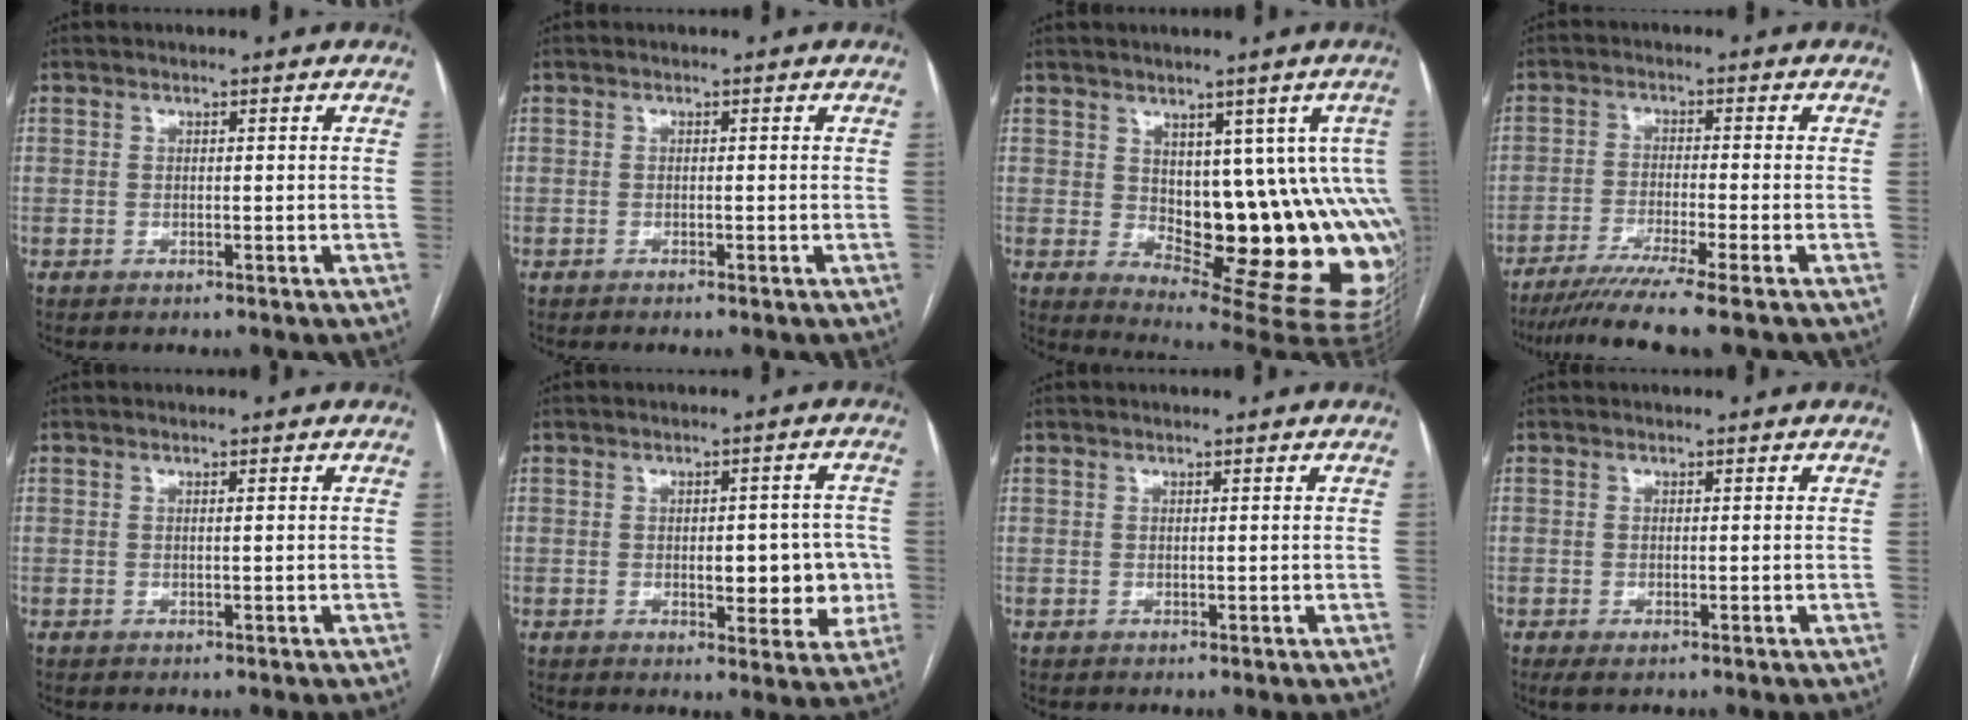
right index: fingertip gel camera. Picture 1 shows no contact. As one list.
[{"total": 0.7, "force": [-0.6, 0.0, 0.4], "torque": [-0.009, -0.002, -0.009]}, {"total": 15.4, "force": [1.1, 6.8, 13.8], "torque": [-0.125, 0.005, 0.032]}, {"total": 9.5, "force": [-7.6, -1.6, 5.5], "torque": [-0.074, -0.032, -0.123]}, {"total": 0.0}, {"total": 8.2, "force": [-0.9, 3.8, 7.2], "torque": [-0.075, 0.013, -0.004]}, {"total": 0.0}, {"total": 1.7, "force": [-0.9, 0.7, 1.2], "torque": [-0.019, -0.004, -0.009]}]